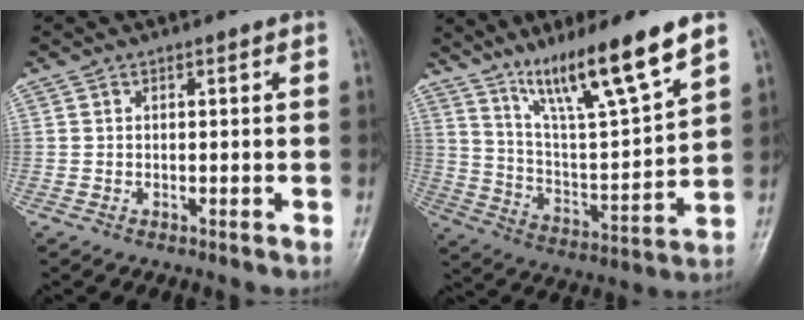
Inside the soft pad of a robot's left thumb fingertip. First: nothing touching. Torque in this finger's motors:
{"motor_torque": [0.90, 0.85, 1.50, -1.27, 0.13]}